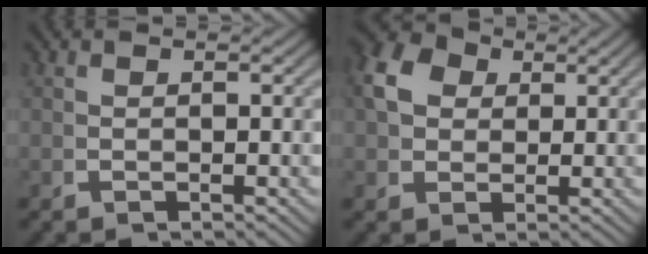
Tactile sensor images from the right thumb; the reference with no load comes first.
{"total": 7.1, "force": [2.9, 5.3, 3.7], "torque": [-0.082, 0.001, 0.050]}